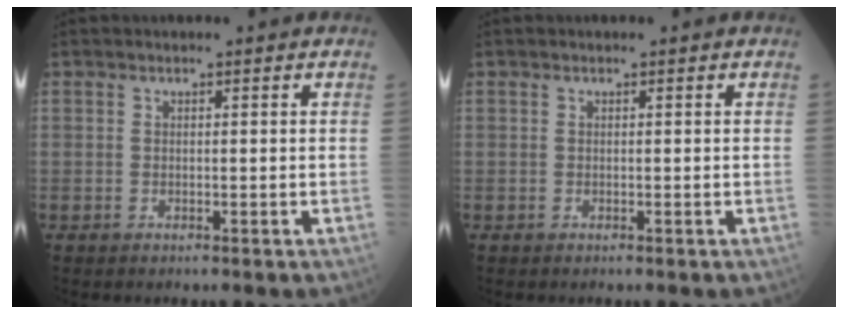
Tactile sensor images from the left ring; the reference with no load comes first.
{"total": 0.0}